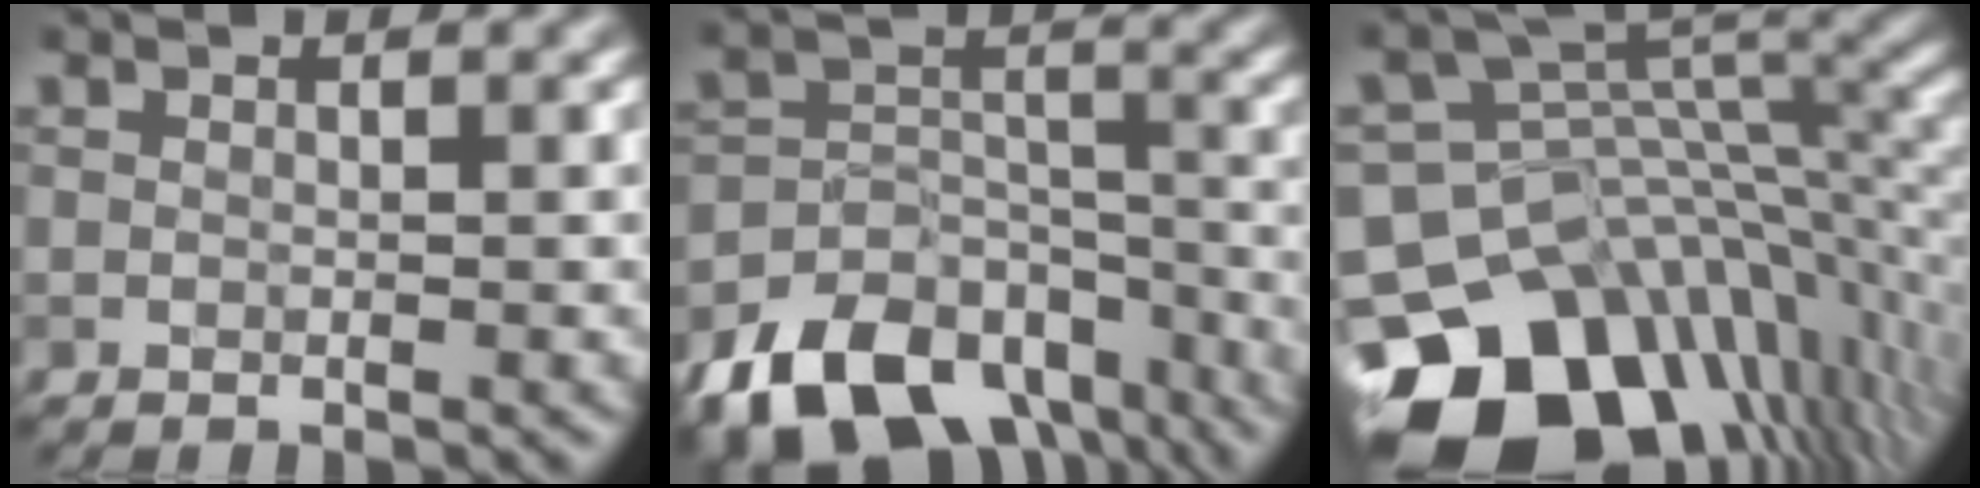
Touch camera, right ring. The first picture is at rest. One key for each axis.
{"total": 12.2, "fx": -8.9, "fy": 6.8, "fz": 5.0, "tx": -0.086, "ty": -0.009, "tz": -0.139}
{"total": 15.0, "fx": -9.0, "fy": 8.9, "fz": 8.1, "tx": -0.165, "ty": -0.007, "tz": -0.140}